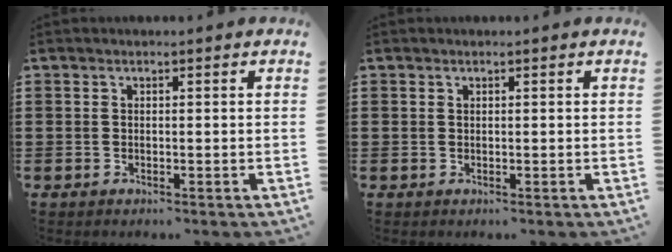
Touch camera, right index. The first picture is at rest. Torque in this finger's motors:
{"motor_torque": [-0.44, 0.65, -0.03, -0.01]}